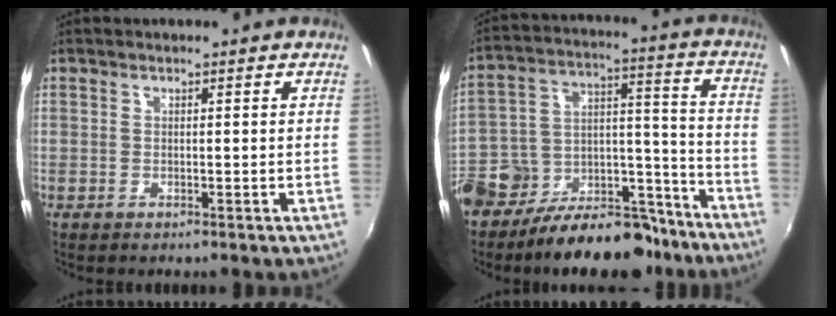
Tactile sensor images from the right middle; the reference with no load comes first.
{"total": 20.6, "force": [-13.6, 11.6, 10.4], "torque": [-0.212, 0.041, -0.191]}